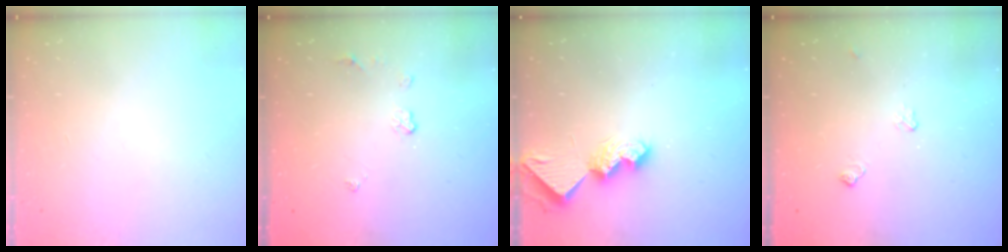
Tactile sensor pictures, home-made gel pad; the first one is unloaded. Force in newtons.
{"total": 3.7, "press": 3.7, "slide": 0.5}
{"total": 9.5, "press": 9.5, "slide": 0.9}
{"total": 3.9, "press": 3.9, "slide": 0.5}